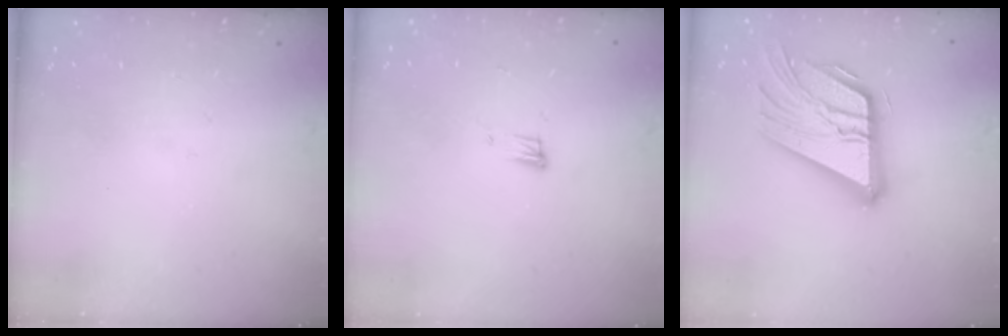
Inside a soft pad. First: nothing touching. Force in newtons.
{"total": 5.1, "press": 4.9, "slide": 1.1}
{"total": 21.7, "press": 21.6, "slide": 1.9}